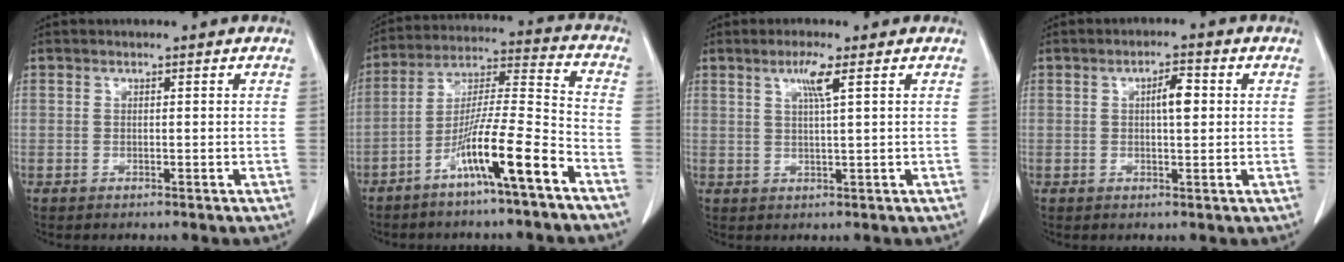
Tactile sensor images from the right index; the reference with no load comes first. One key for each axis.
{"total": 12.5, "fx": -7.1, "fy": -0.5, "fz": 10.2, "tx": -0.186, "ty": -0.004, "tz": -0.131}
{"total": 3.5, "fx": 1.6, "fy": -0.5, "fz": 3.0, "tx": -0.061, "ty": 0.000, "tz": 0.031}
{"total": 3.4, "fx": 0.6, "fy": 0.9, "fz": 3.2, "tx": -0.053, "ty": 0.007, "tz": 0.011}